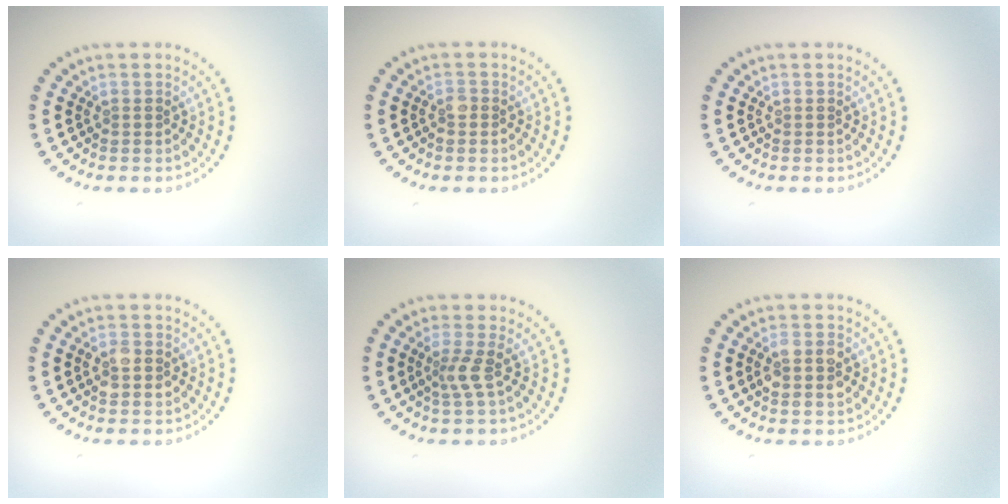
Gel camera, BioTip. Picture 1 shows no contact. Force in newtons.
{"total": 0.9, "press": 0.8, "slide": 0.5}
{"total": 0.0}
{"total": 2.3, "press": 2.3, "slide": 0.2}
{"total": 2.0, "press": 1.3, "slide": 1.5}
{"total": 2.5, "press": 2.5, "slide": 0.3}